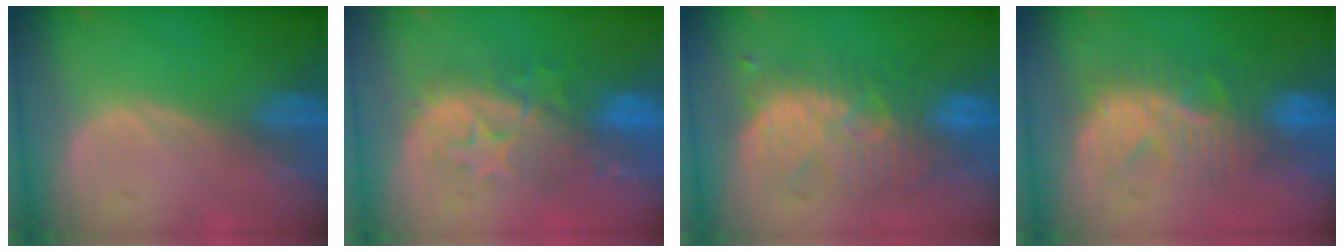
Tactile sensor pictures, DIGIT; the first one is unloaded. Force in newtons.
{"total": 9.4, "press": 8.7, "slide": 3.7}
{"total": 9.1, "press": 9.1, "slide": 0.6}
{"total": 8.0, "press": 7.9, "slide": 1.2}